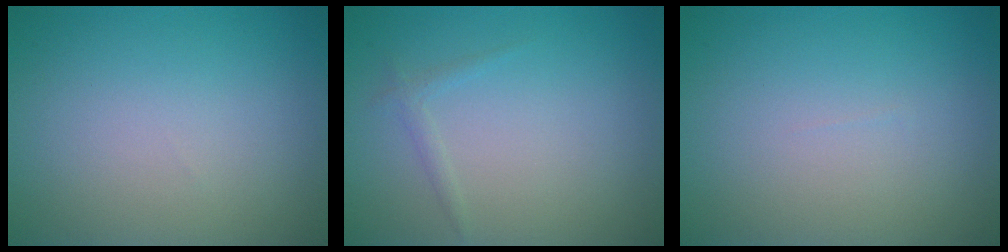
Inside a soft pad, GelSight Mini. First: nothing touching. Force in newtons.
{"total": 0.9, "press": 0.9, "slide": 0.1}
{"total": 0.0}